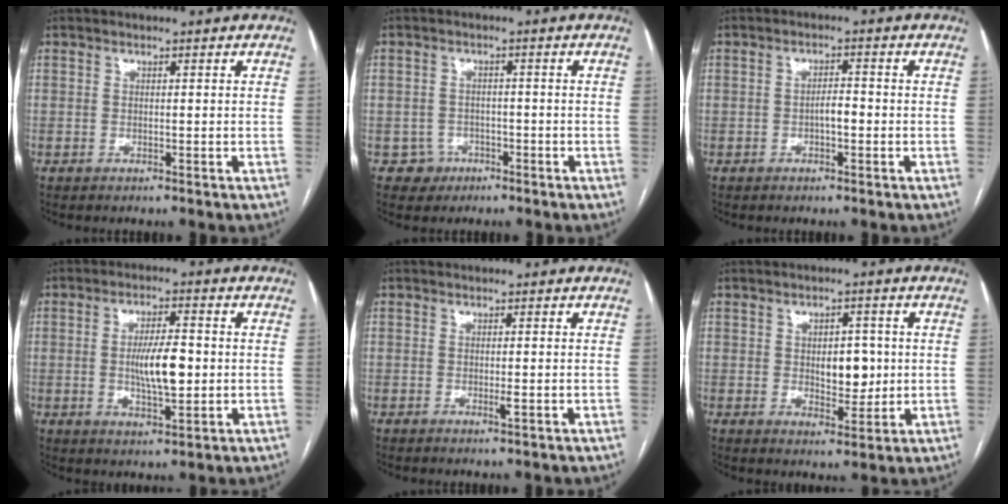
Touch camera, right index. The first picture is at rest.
{"total": 3.4, "force": [-1.5, 3.0, -0.4], "torque": [0.018, 0.017, -0.023]}
{"total": 2.4, "force": [-0.7, 0.8, 2.2], "torque": [-0.034, 0.005, -0.012]}
{"total": 7.6, "force": [-0.3, 2.0, 7.4], "torque": [-0.136, 0.000, -0.003]}
{"total": 1.2, "force": [-0.3, 0.0, 1.2], "torque": [-0.023, -0.005, -0.004]}
{"total": 7.0, "force": [0.3, 3.6, 6.0], "torque": [-0.083, 0.003, 0.011]}